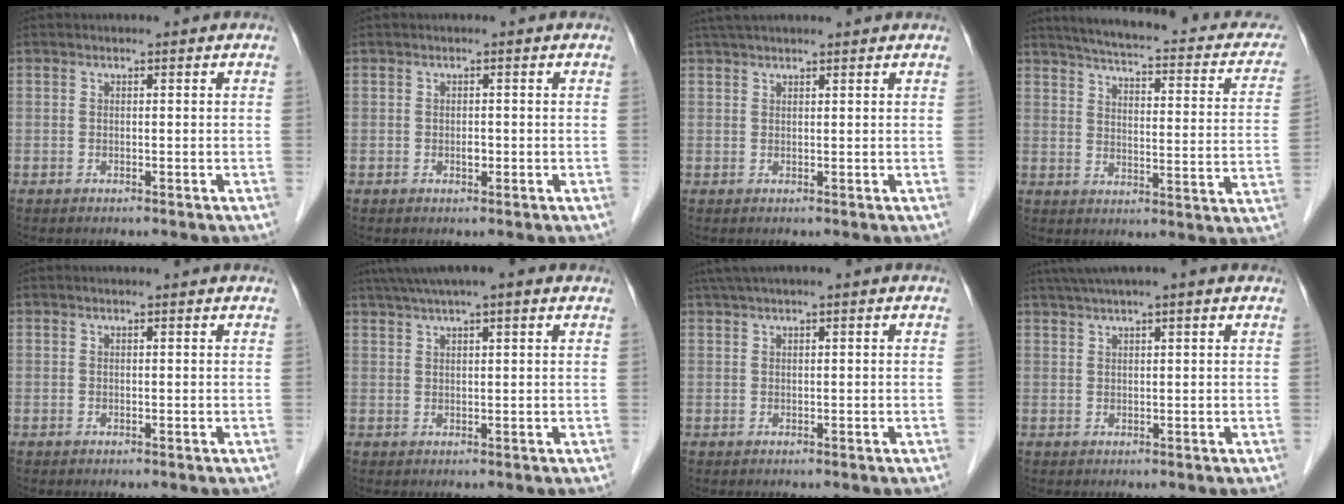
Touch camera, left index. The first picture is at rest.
{"total": 0.9, "force": [-0.5, 0.5, 0.6], "torque": [-0.013, -0.005, -0.007]}
{"total": 7.2, "force": [6.4, 0.6, 3.3], "torque": [-0.052, 0.042, 0.094]}
{"total": 21.7, "force": [17.9, 5.3, 11.1], "torque": [-0.143, 0.001, 0.205]}
{"total": 1.9, "force": [1.8, 0.2, 0.5], "torque": [-0.011, 0.013, 0.016]}
{"total": 10.0, "force": [7.8, 0.9, 6.2], "torque": [-0.106, 0.043, 0.112]}
{"total": 3.5, "force": [2.5, -0.1, 2.4], "torque": [-0.047, 0.029, 0.048]}
{"total": 7.3, "force": [5.6, 0.0, 4.7], "torque": [-0.081, 0.040, 0.085]}